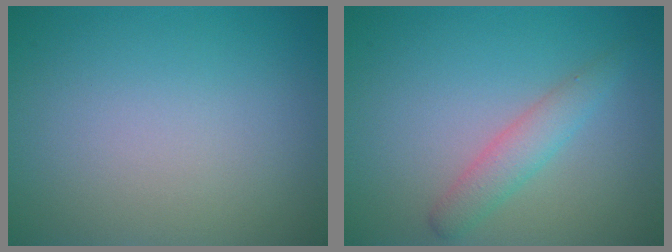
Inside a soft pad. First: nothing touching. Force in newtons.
{"total": 2.3, "press": 2.3, "slide": 0.2}